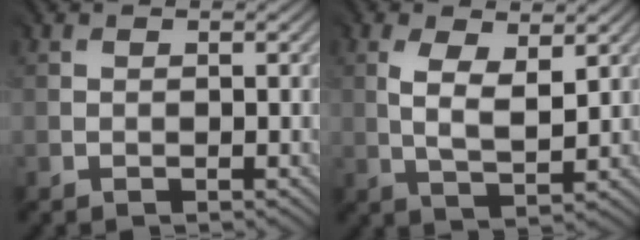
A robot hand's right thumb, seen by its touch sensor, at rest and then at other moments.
{"total": 4.6, "force": [1.6, 1.9, 3.9], "torque": [-0.082, -0.002, 0.035]}